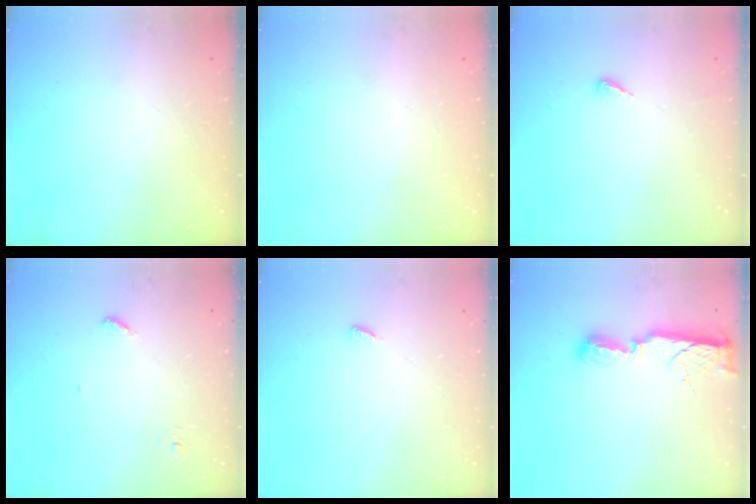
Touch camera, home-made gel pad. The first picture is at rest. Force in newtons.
{"total": 0.9, "press": 0.9, "slide": 0.0}
{"total": 2.8, "press": 2.8, "slide": 0.2}
{"total": 3.4, "press": 3.4, "slide": 0.3}
{"total": 3.2, "press": 3.2, "slide": 0.5}
{"total": 9.5, "press": 9.2, "slide": 2.7}